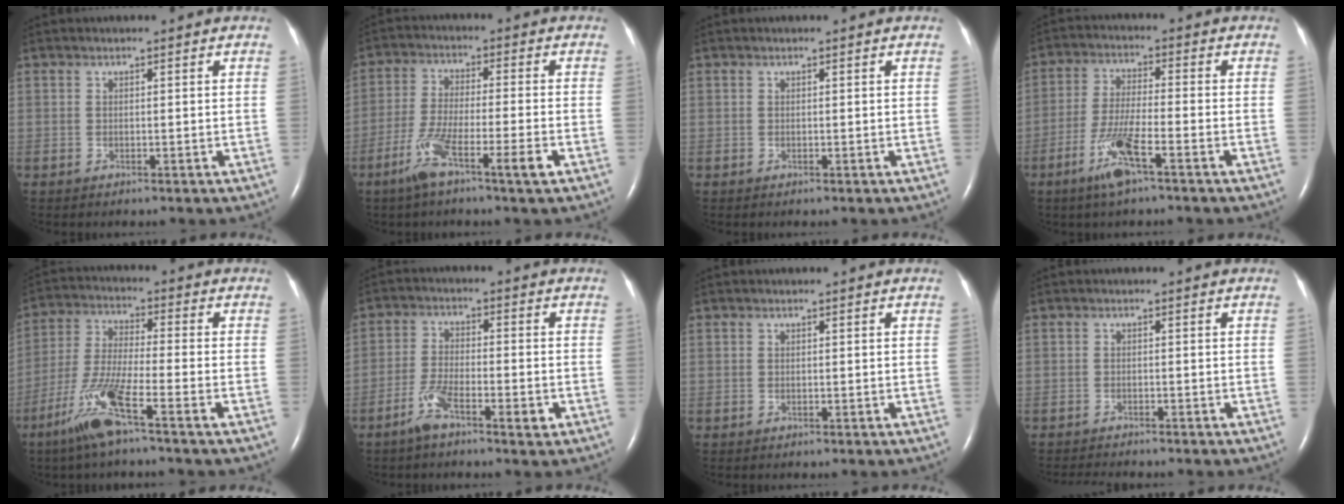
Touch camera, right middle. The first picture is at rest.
{"total": 8.0, "force": [-4.5, 0.0, 6.6], "torque": [-0.130, -0.010, -0.085]}
{"total": 0.0}
{"total": 7.5, "force": [-4.2, 0.3, 6.3], "torque": [-0.135, -0.009, -0.082]}
{"total": 9.8, "force": [-5.8, -0.1, 8.0], "torque": [-0.175, -0.018, -0.121]}
{"total": 5.8, "force": [-3.3, 1.3, 4.6], "torque": [-0.097, -0.003, -0.062]}
{"total": 0.0}
{"total": 4.4, "force": [-4.1, 0.2, 1.5], "torque": [-0.022, -0.013, -0.060]}